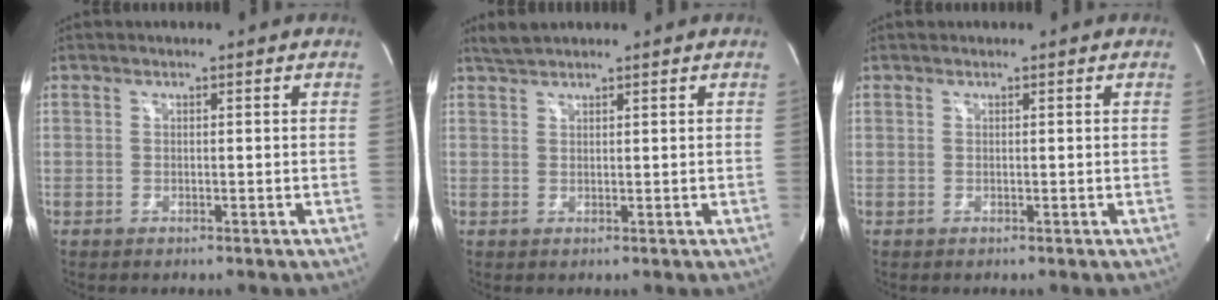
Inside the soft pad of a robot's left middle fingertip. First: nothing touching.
{"total": 2.1, "force": [2.0, 0.1, 0.6], "torque": [-0.019, 0.011, 0.043]}
{"total": 0.0}